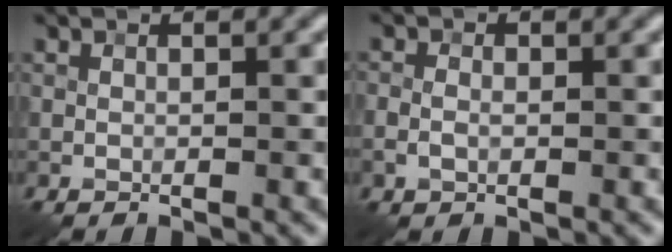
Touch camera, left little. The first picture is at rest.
{"total": 1.5, "force": [-0.3, 1.0, 1.0], "torque": [-0.020, 0.002, -0.008]}